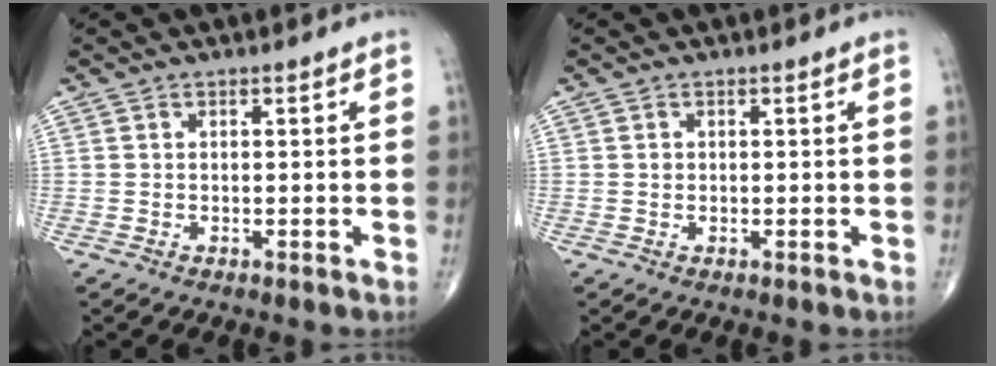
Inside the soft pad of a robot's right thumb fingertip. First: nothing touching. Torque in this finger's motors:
{"motor_torque": [0.13, -0.05, 0.07, -0.01, 0.03]}